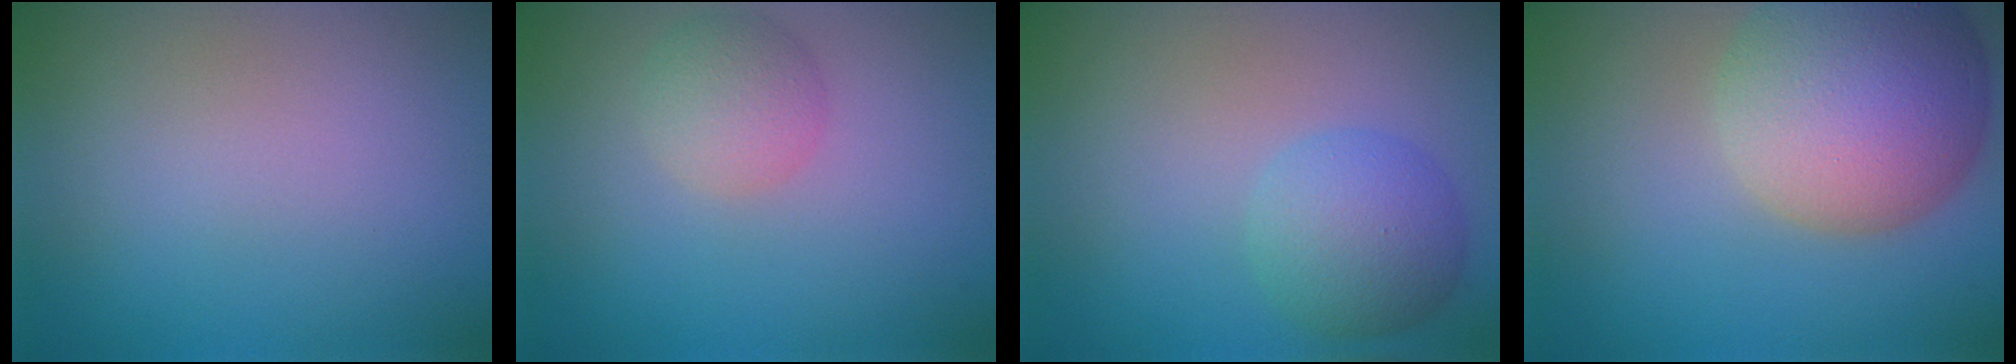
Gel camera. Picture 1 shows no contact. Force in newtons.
{"total": 2.7, "press": 2.7, "slide": 0.2}
{"total": 4.0, "press": 4.0, "slide": 0.2}
{"total": 10.7, "press": 10.7, "slide": 0.9}